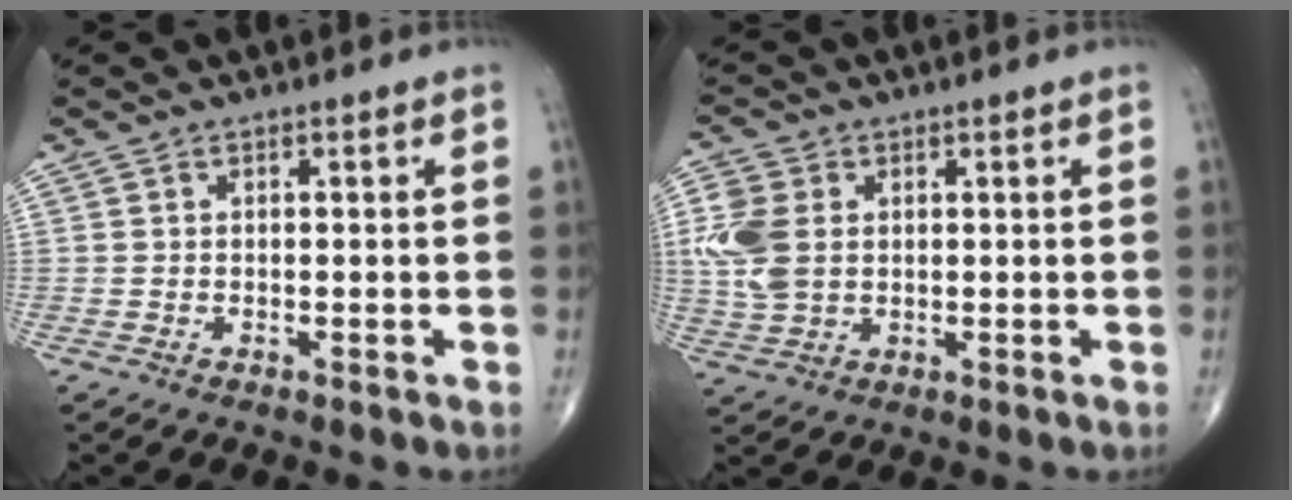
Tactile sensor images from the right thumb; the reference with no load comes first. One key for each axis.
{"total": 8.3, "fx": 1.1, "fy": 6.0, "fz": 5.7, "tx": -0.133, "ty": 0.004, "tz": 0.026}